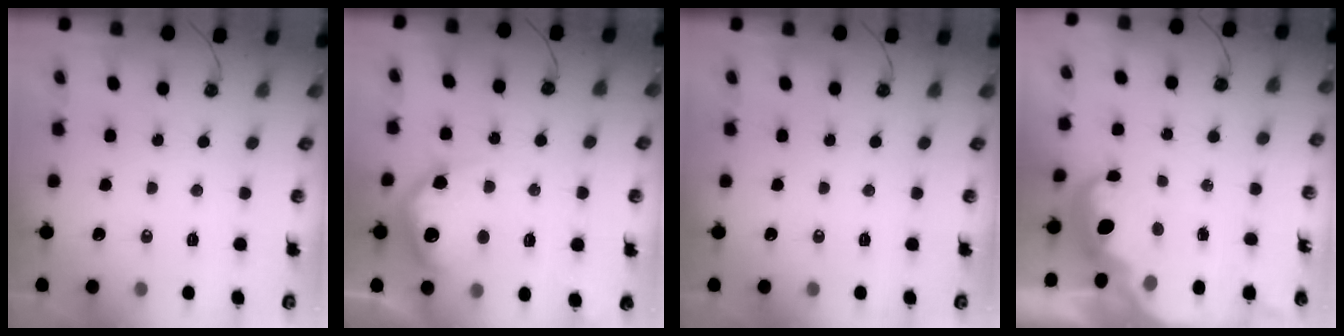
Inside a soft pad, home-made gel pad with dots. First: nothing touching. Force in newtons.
{"total": 16.9, "press": 16.9, "slide": 1.2}
{"total": 0.0}
{"total": 5.0, "press": 5.0, "slide": 0.7}